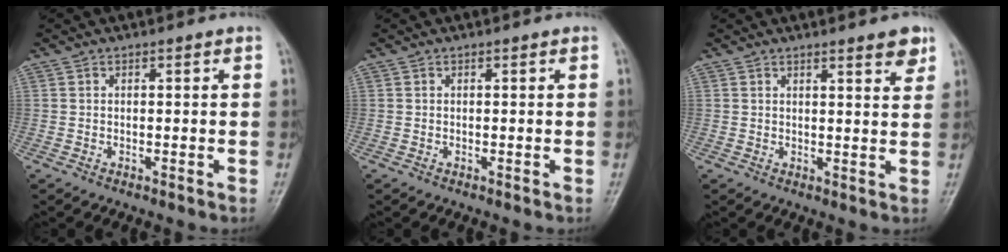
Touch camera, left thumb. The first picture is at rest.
{"total": 0.0}
{"total": 3.8, "force": [2.7, 0.7, 2.5], "torque": [-0.023, -0.018, 0.035]}